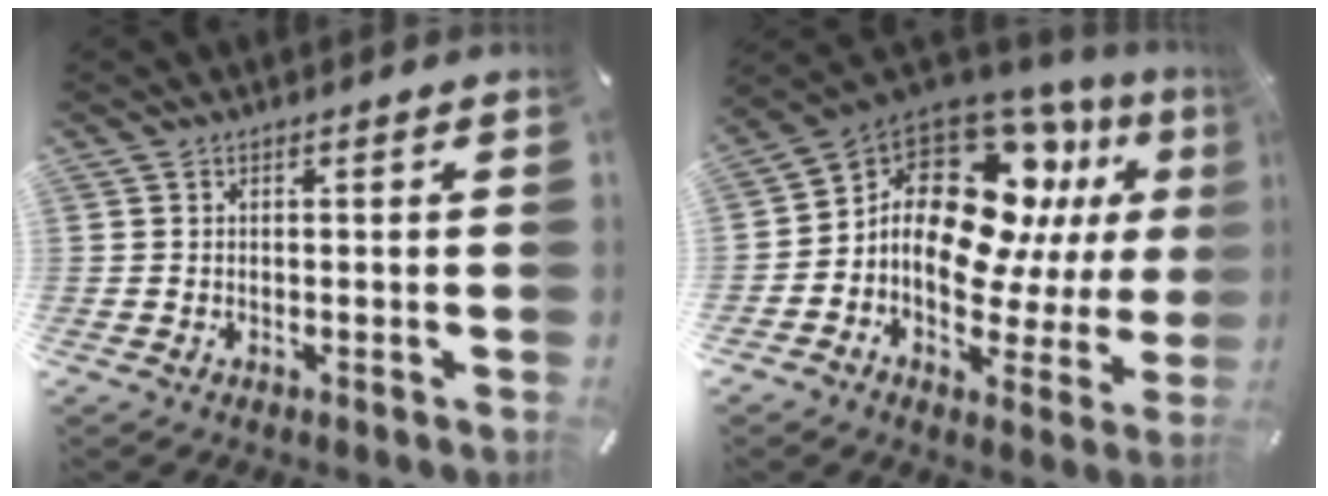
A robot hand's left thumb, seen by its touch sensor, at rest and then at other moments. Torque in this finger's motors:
{"motor_torque": [0.99, 0.75, 0.33, -0.01, 0.19]}